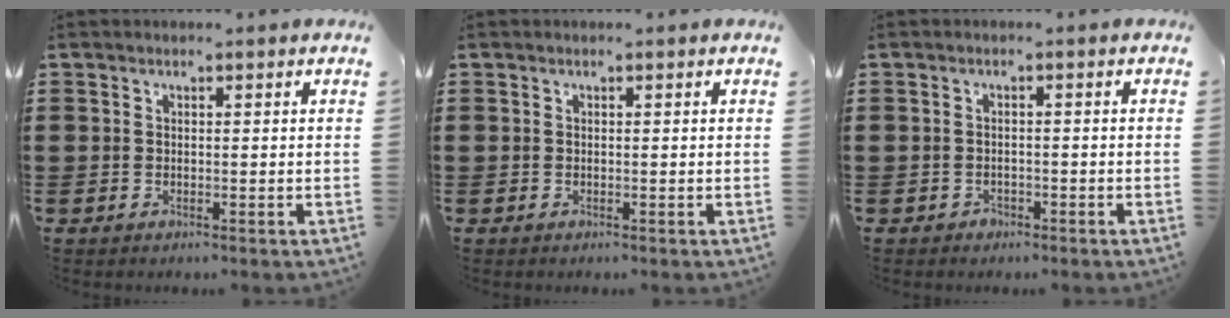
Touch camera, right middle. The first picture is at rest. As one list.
[{"total": 0.0}, {"total": 1.1, "force": [-0.9, 0.7, 0.0], "torque": [-0.004, 0.003, -0.021]}]